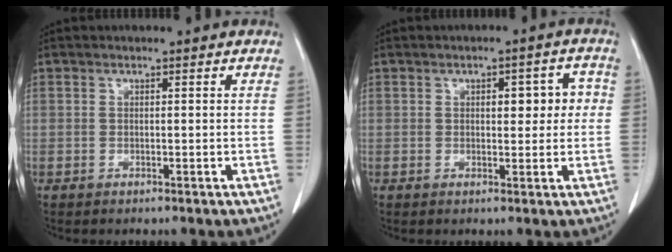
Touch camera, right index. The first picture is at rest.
{"total": 4.9, "force": [0.8, 2.3, 4.3], "torque": [-0.048, 0.020, 0.011]}